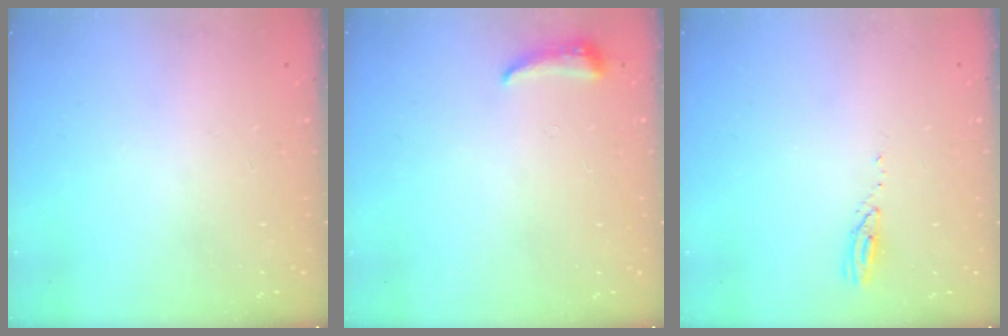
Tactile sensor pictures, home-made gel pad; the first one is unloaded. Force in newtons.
{"total": 4.3, "press": 4.2, "slide": 0.9}
{"total": 3.0, "press": 2.9, "slide": 0.3}